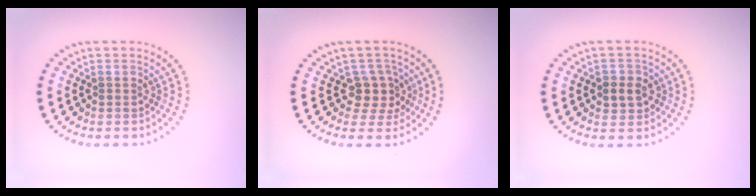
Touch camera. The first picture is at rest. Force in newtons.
{"total": 2.8, "press": 2.3, "slide": 1.6}
{"total": 2.4, "press": 2.3, "slide": 0.5}